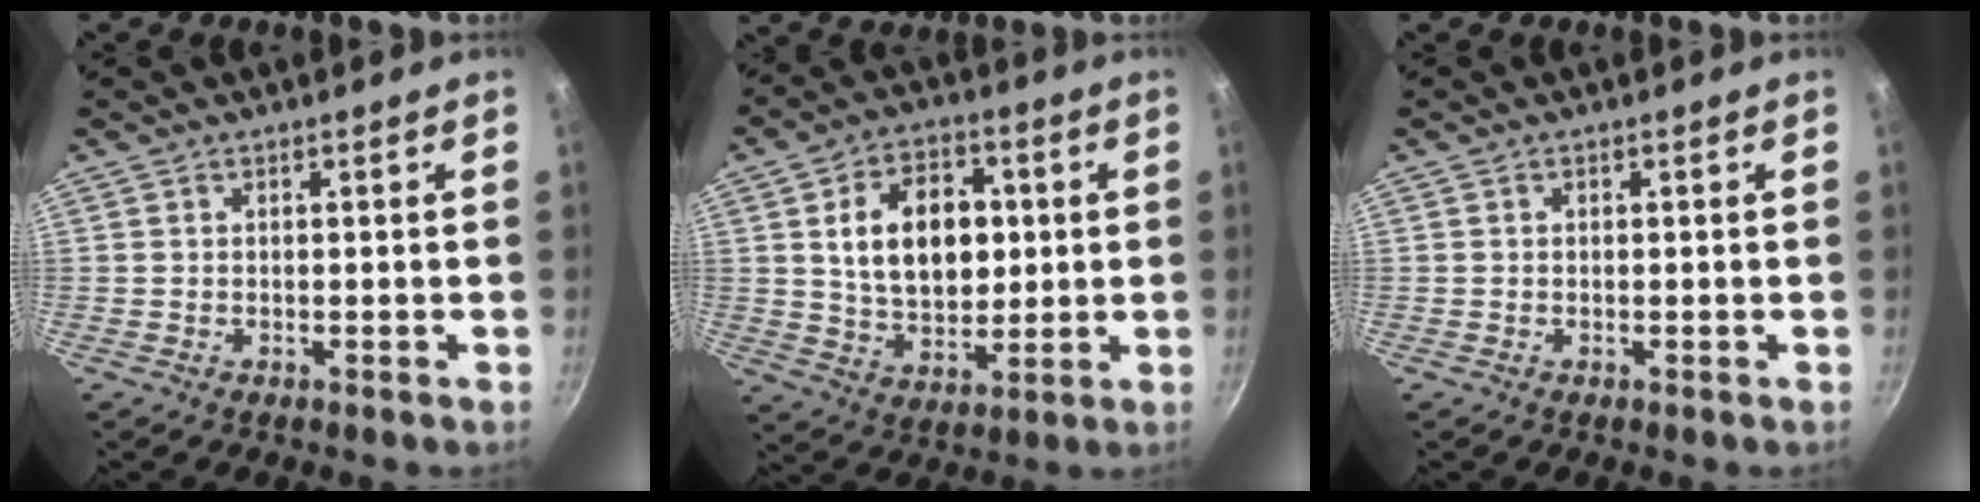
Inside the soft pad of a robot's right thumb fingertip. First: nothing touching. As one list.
[{"total": 15.4, "force": [2.5, 10.5, 11.0], "torque": [-0.143, -0.003, 0.045]}, {"total": 0.0}]